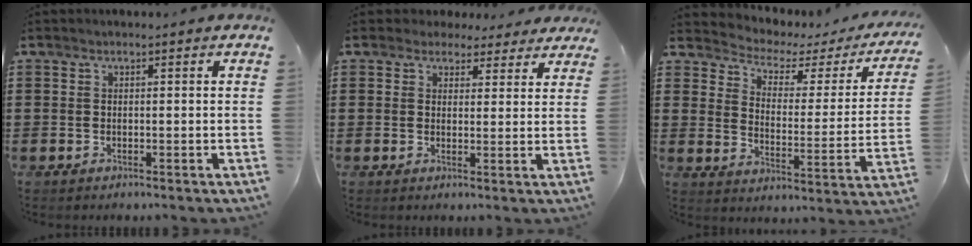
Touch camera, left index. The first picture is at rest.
{"total": 3.3, "force": [2.7, 1.7, 0.6], "torque": [-0.014, -0.001, 0.050]}
{"total": 2.7, "force": [1.9, 1.5, 1.1], "torque": [-0.041, -0.018, 0.021]}